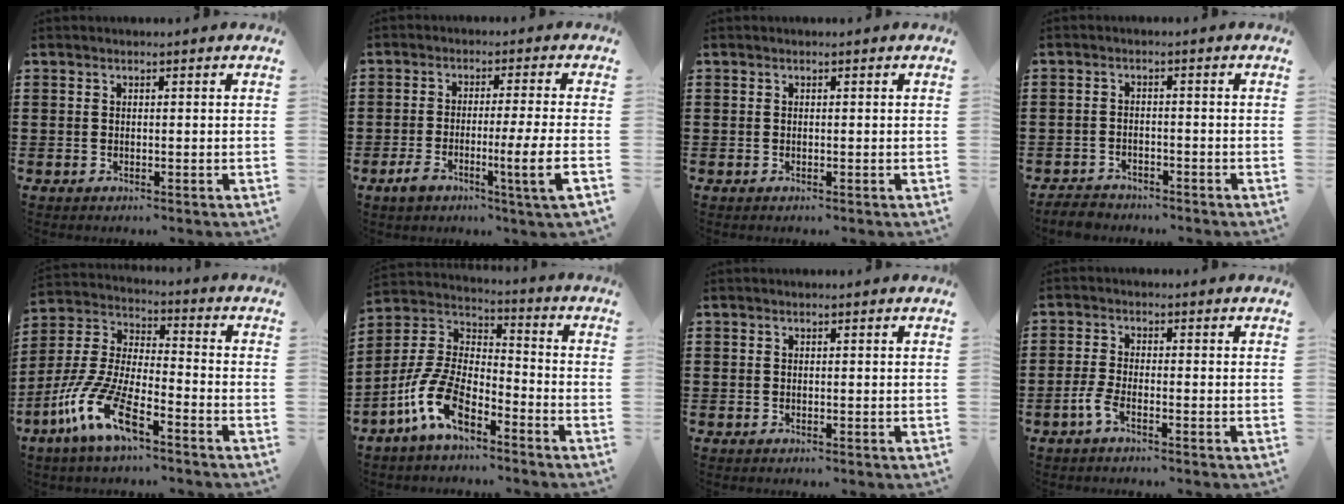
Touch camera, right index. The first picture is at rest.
{"total": 7.8, "force": [-2.7, -0.3, 7.3], "torque": [-0.118, -0.017, -0.051]}
{"total": 0.0}
{"total": 2.3, "force": [-2.3, 0.4, 0.2], "torque": [-0.010, -0.001, -0.048]}
{"total": 11.1, "force": [-7.4, 2.7, 7.8], "torque": [-0.201, -0.011, -0.154]}
{"total": 11.1, "force": [-7.1, 4.2, 7.4], "torque": [-0.195, 0.001, -0.147]}
{"total": 0.0}
{"total": 2.9, "force": [-1.7, 0.6, 2.3], "torque": [-0.061, -0.006, -0.038]}